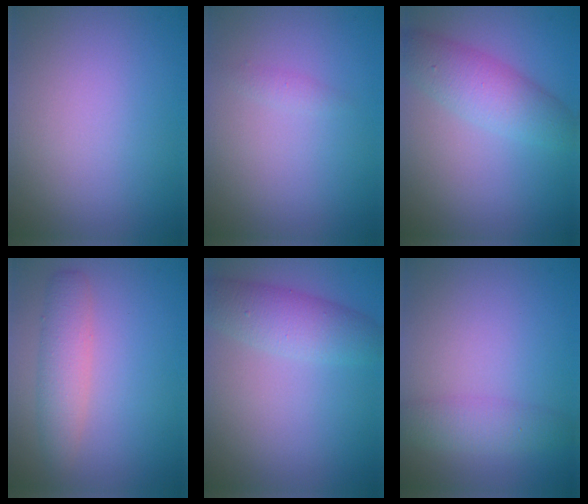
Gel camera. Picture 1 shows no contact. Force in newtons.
{"total": 0.7, "press": 0.7, "slide": 0.0}
{"total": 4.1, "press": 4.1, "slide": 0.0}
{"total": 2.9, "press": 2.9, "slide": 0.1}
{"total": 3.9, "press": 3.9, "slide": 0.1}
{"total": 2.8, "press": 2.8, "slide": 0.1}